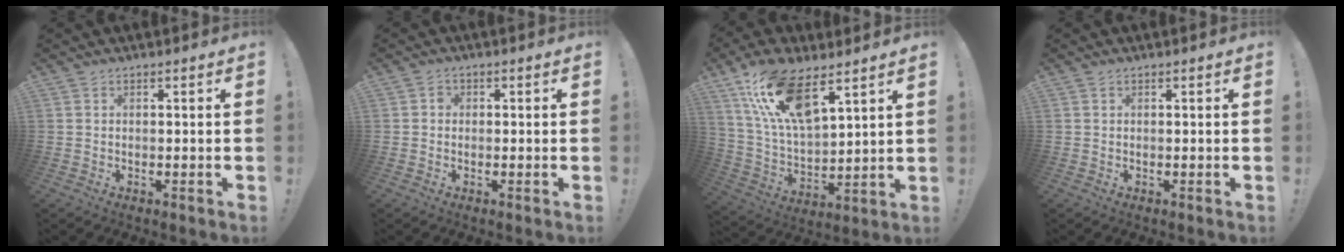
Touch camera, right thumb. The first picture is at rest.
{"total": 1.6, "force": [-0.3, 1.4, 0.7], "torque": [-0.015, 0.008, -0.006]}
{"total": 16.8, "force": [10.8, 6.0, 11.4], "torque": [-0.231, -0.055, 0.193]}
{"total": 0.0}